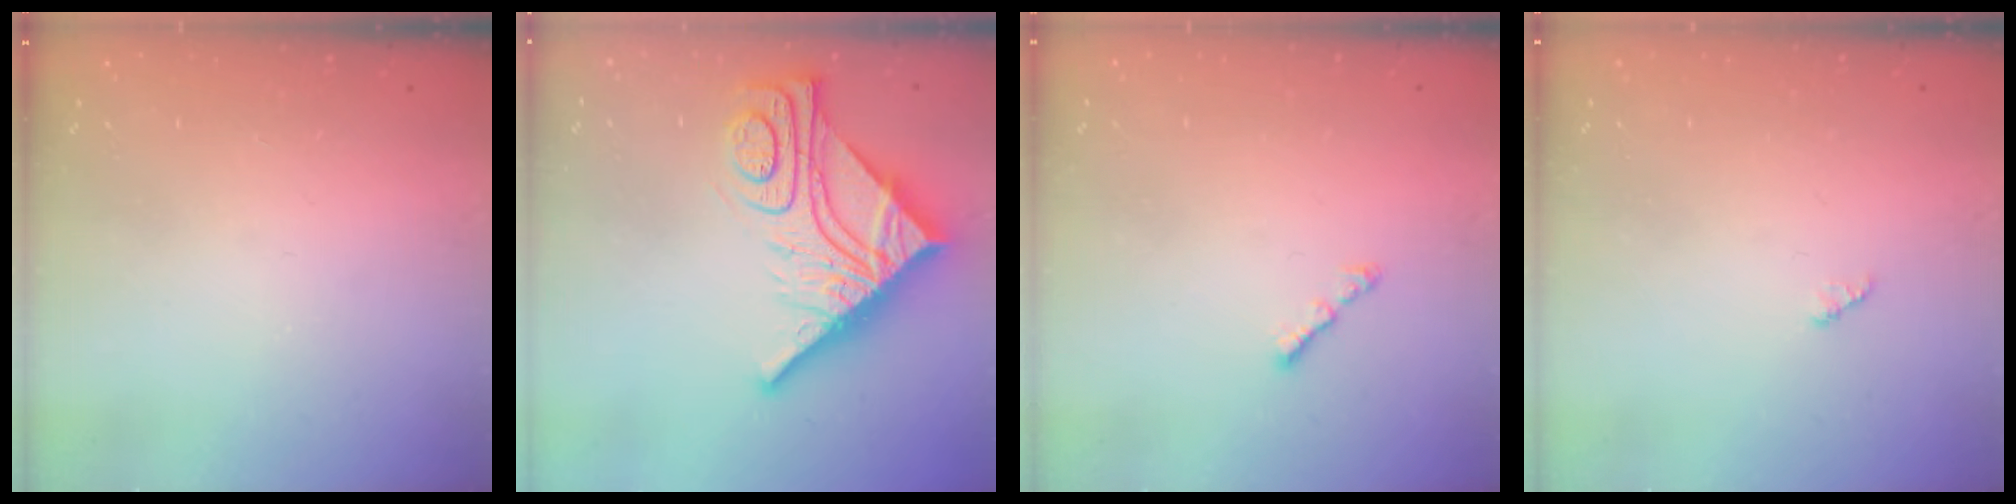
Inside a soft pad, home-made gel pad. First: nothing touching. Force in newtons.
{"total": 17.5, "press": 17.4, "slide": 1.6}
{"total": 1.6, "press": 1.5, "slide": 0.5}
{"total": 1.3, "press": 1.3, "slide": 0.2}